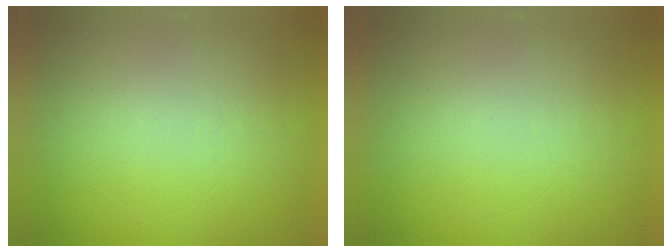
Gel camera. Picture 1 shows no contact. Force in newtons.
{"total": 0.0}